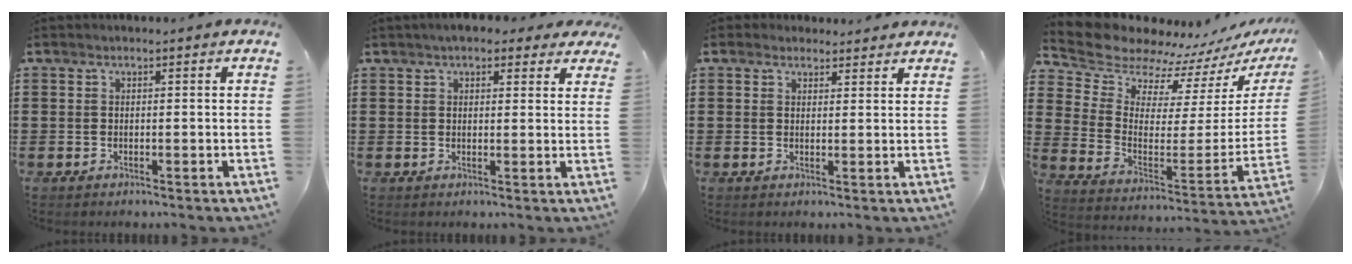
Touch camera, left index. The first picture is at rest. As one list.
[{"total": 3.9, "force": [3.2, 1.4, 1.8], "torque": [-0.038, 0.000, 0.055]}, {"total": 2.3, "force": [2.1, 0.9, 0.2], "torque": [-0.001, -0.003, 0.040]}, {"total": 8.8, "force": [8.4, 2.4, 1.1], "torque": [-0.069, -0.081, 0.144]}]